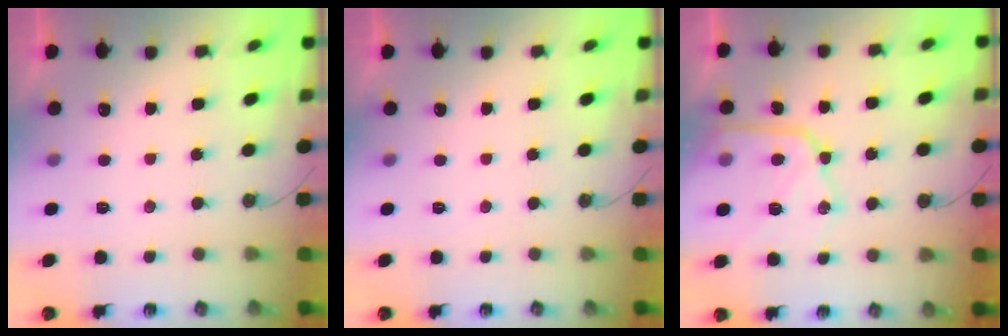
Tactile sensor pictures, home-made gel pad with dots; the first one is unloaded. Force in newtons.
{"total": 0.0}
{"total": 16.4, "press": 16.3, "slide": 1.9}